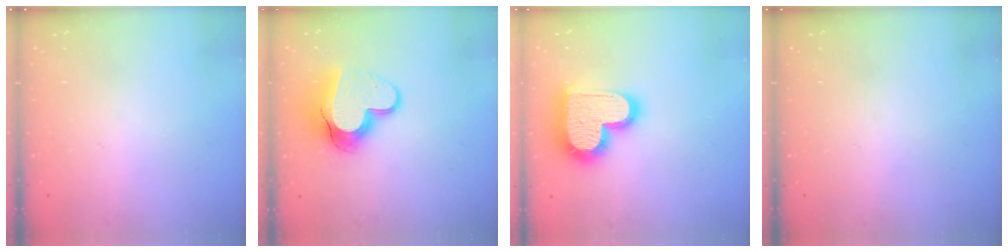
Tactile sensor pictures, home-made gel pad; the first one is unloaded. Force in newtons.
{"total": 14.1, "press": 14.1, "slide": 1.1}
{"total": 20.1, "press": 20.1, "slide": 1.5}
{"total": 0.0}